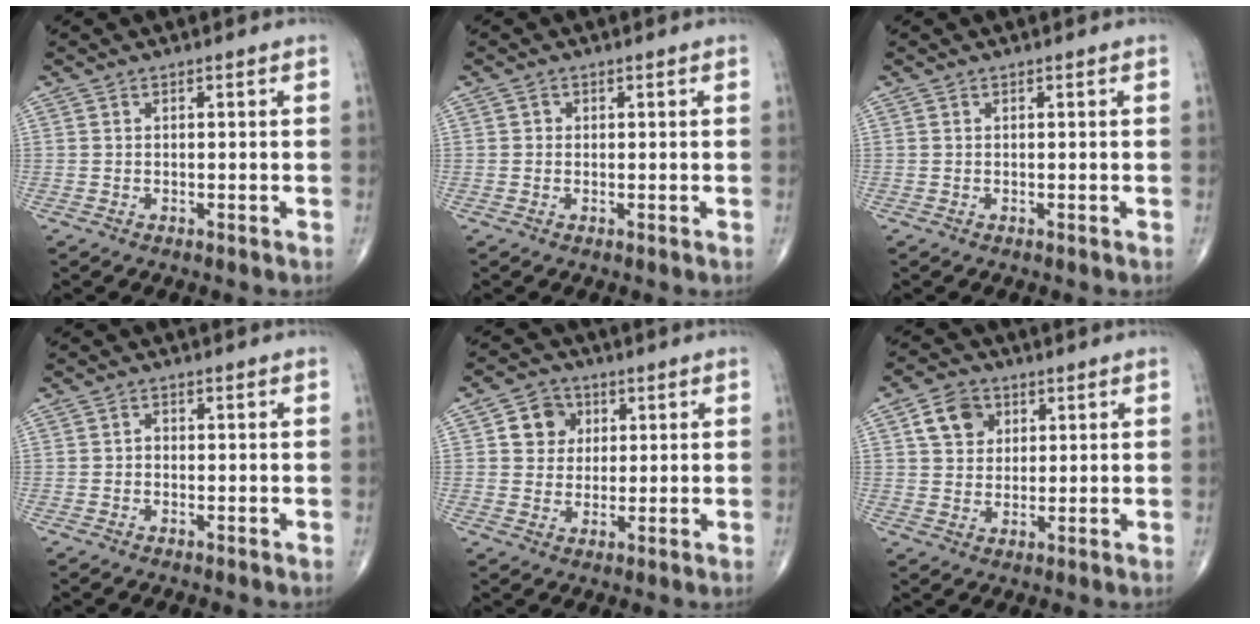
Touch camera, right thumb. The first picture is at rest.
{"total": 0.8, "force": [0.0, 0.7, 0.2], "torque": [0.002, 0.002, 0.000]}
{"total": 0.0}
{"total": 0.9, "force": [-0.3, 0.7, 0.5], "torque": [-0.002, 0.003, -0.009]}
{"total": 6.3, "force": [1.8, 5.5, 2.3], "torque": [-0.005, -0.001, 0.027]}
{"total": 6.8, "force": [2.6, 5.4, 3.2], "torque": [-0.030, -0.004, 0.043]}